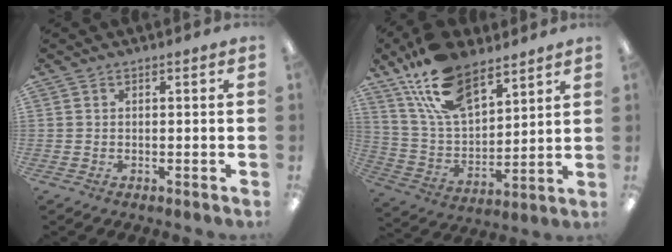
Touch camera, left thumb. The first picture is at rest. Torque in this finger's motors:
{"motor_torque": [0.55, 0.42, 1.15, -1.62, 0.15]}